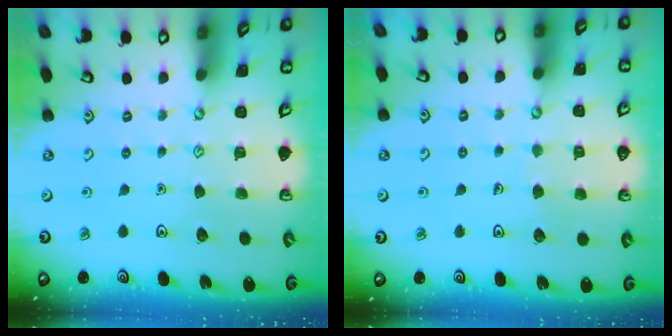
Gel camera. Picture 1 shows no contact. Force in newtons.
{"total": 3.4, "press": 3.4, "slide": 0.2}